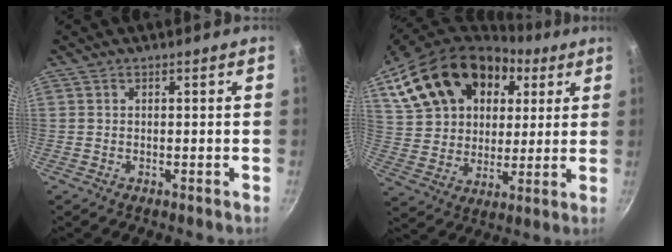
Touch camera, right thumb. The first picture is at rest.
{"total": 24.2, "force": [10.8, 16.5, 14.0], "torque": [-0.243, -0.002, 0.198]}